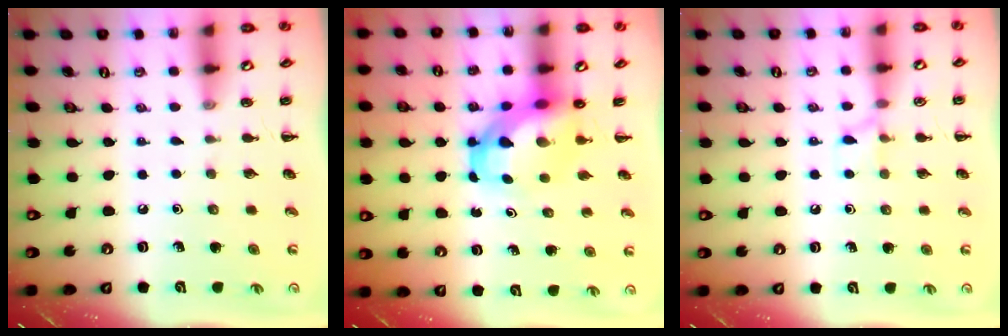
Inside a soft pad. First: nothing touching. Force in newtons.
{"total": 5.6, "press": 5.5, "slide": 1.5}
{"total": 5.3, "press": 5.2, "slide": 1.1}